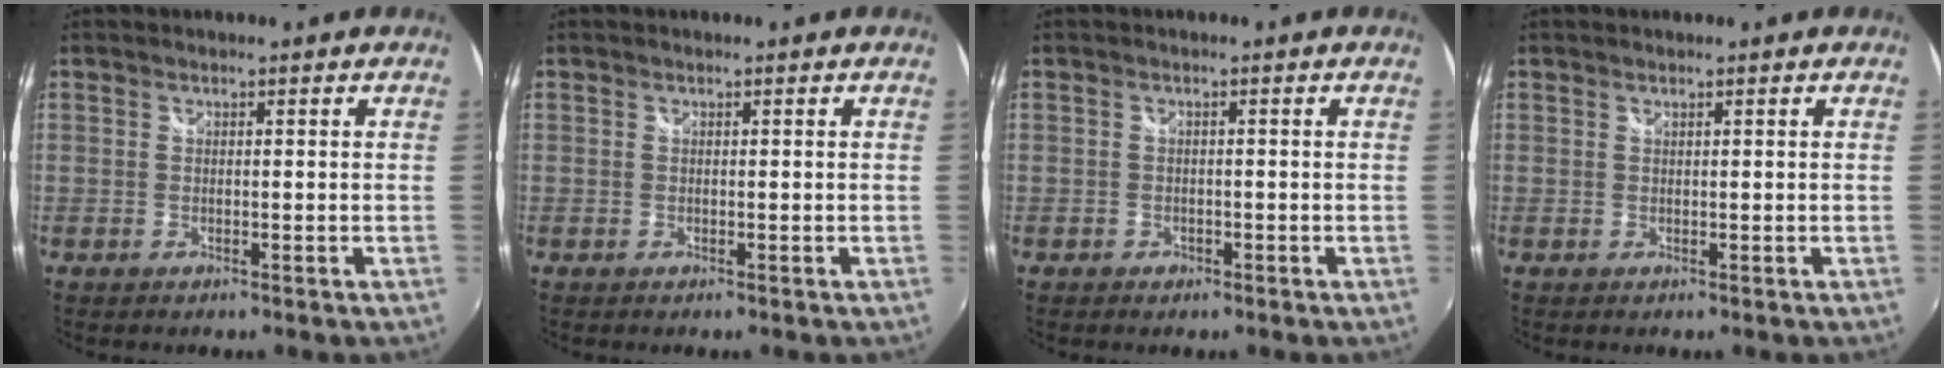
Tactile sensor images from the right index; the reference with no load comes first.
{"total": 0.0}
{"total": 1.4, "force": [-0.9, 1.1, 0.3], "torque": [-0.007, 0.000, -0.011]}
{"total": 0.0}